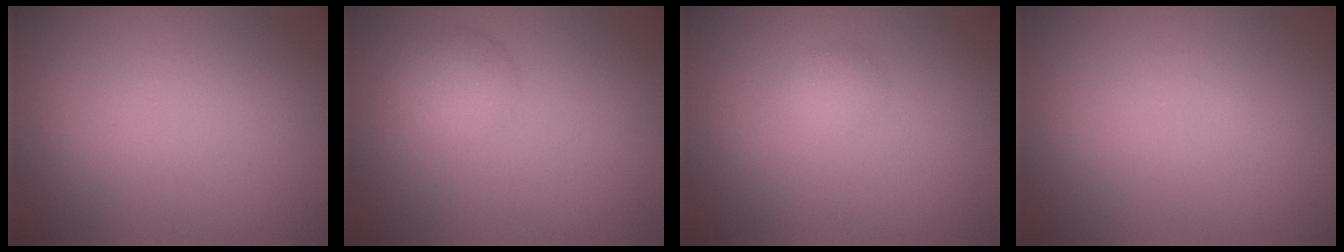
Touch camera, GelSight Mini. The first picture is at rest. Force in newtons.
{"total": 2.3, "press": 2.3, "slide": 0.1}
{"total": 1.1, "press": 1.1, "slide": 0.0}
{"total": 0.0}